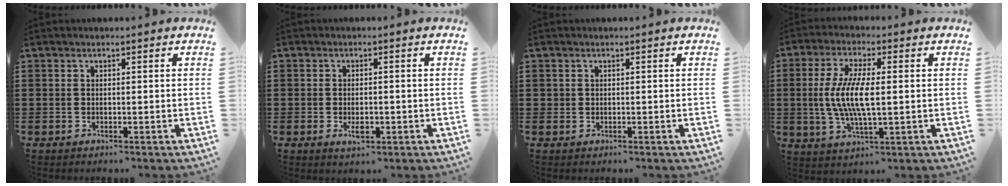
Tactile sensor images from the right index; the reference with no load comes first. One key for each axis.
{"total": 2.7, "fx": -0.6, "fy": 1.1, "fz": 2.3, "tx": -0.043, "ty": 0.000, "tz": -0.011}
{"total": 0.6, "fx": 0.2, "fy": 0.6, "fz": 0.0, "tx": -0.001, "ty": 0.006, "tz": 0.003}
{"total": 8.4, "fx": -0.1, "fy": 2.7, "fz": 8.0, "tx": -0.171, "ty": -0.005, "tz": -0.009}